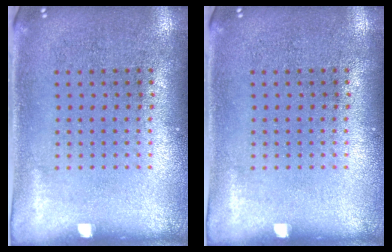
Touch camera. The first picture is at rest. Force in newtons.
{"total": 0.0}